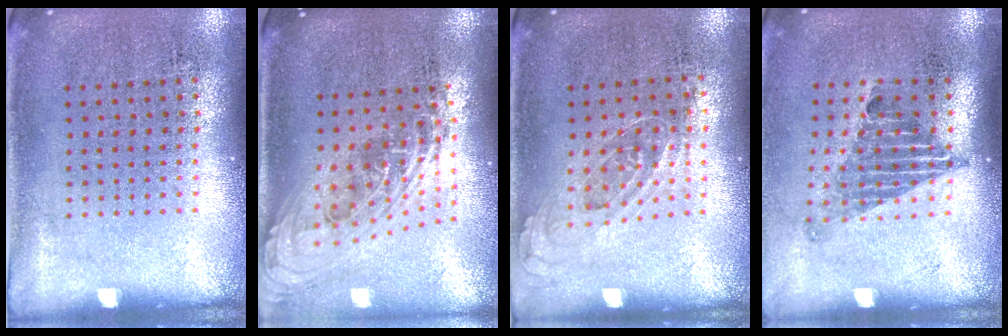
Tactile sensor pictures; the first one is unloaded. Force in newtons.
{"total": 2.2, "press": 1.6, "slide": 1.5}
{"total": 0.8, "press": 0.7, "slide": 0.5}
{"total": 1.3, "press": 1.0, "slide": 0.9}